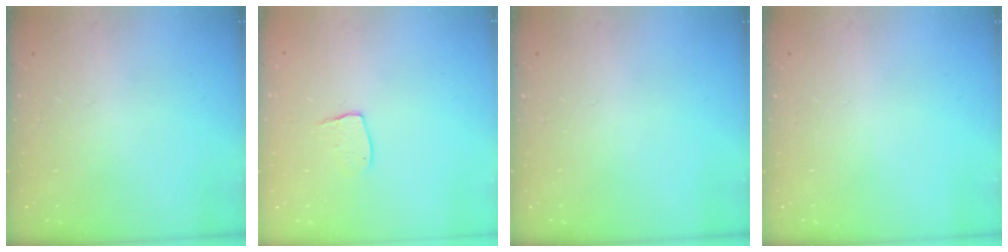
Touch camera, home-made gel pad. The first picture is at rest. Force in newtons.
{"total": 6.6, "press": 6.6, "slide": 0.4}
{"total": 0.0}
{"total": 0.0}